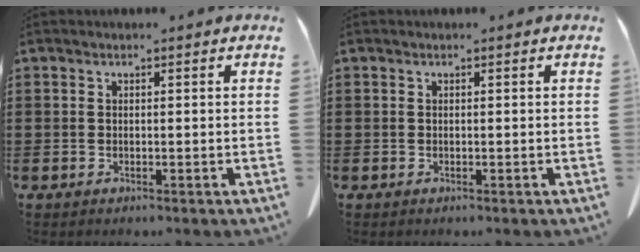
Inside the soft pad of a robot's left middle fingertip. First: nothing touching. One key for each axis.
{"total": 0.0}